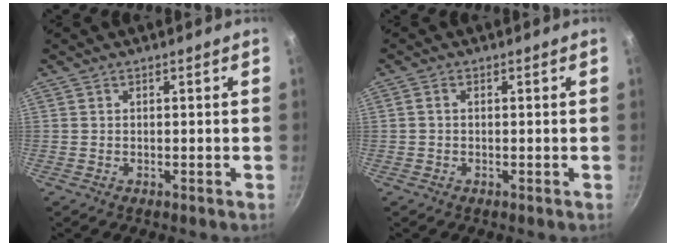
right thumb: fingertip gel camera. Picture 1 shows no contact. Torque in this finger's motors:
{"motor_torque": [0.16, -0.13, -0.19, 0.32, -0.03]}